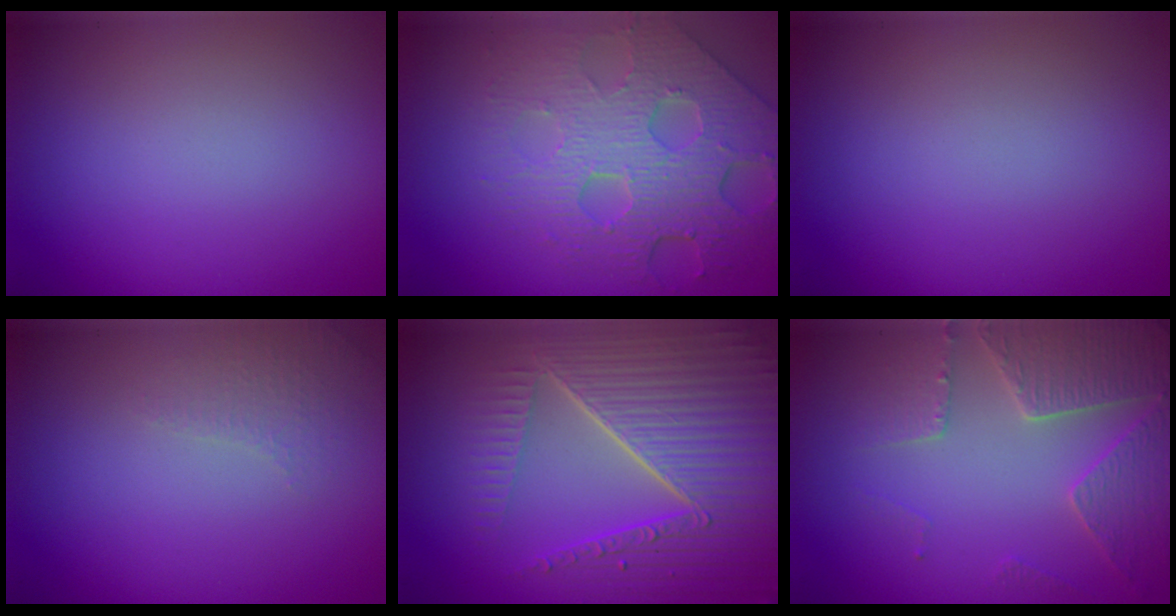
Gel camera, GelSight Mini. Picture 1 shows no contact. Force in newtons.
{"total": 8.2, "press": 5.5, "slide": 6.0}
{"total": 0.0}
{"total": 1.6, "press": 1.6, "slide": 0.4}
{"total": 8.7, "press": 6.0, "slide": 6.3}
{"total": 4.3, "press": 4.3, "slide": 0.6}